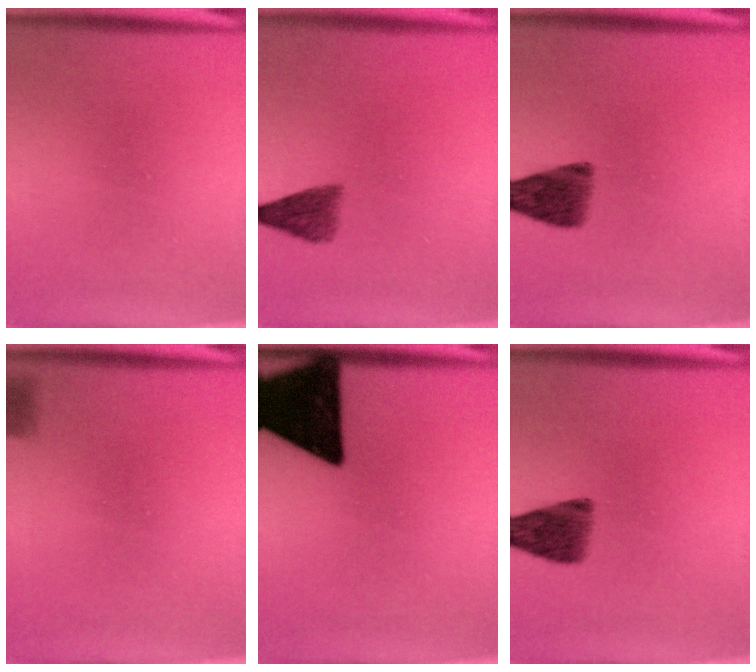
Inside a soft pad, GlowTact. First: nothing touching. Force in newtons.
{"total": 3.9}
{"total": 5.4}
{"total": 2.9}
{"total": 19.5}
{"total": 5.4}